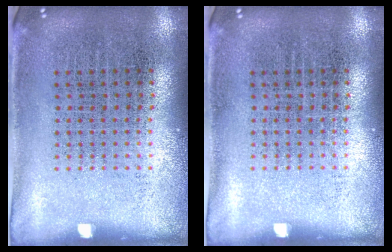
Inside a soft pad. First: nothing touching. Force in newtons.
{"total": 0.0}